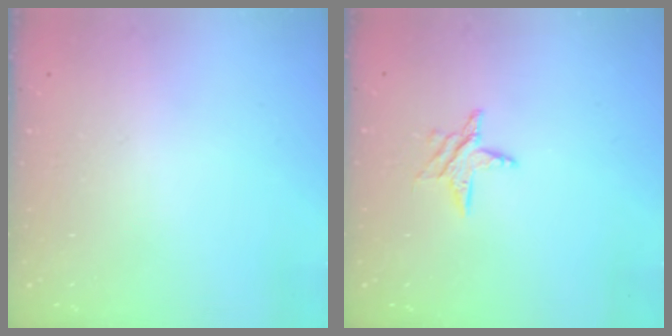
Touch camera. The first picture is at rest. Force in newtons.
{"total": 6.1, "press": 6.0, "slide": 0.7}